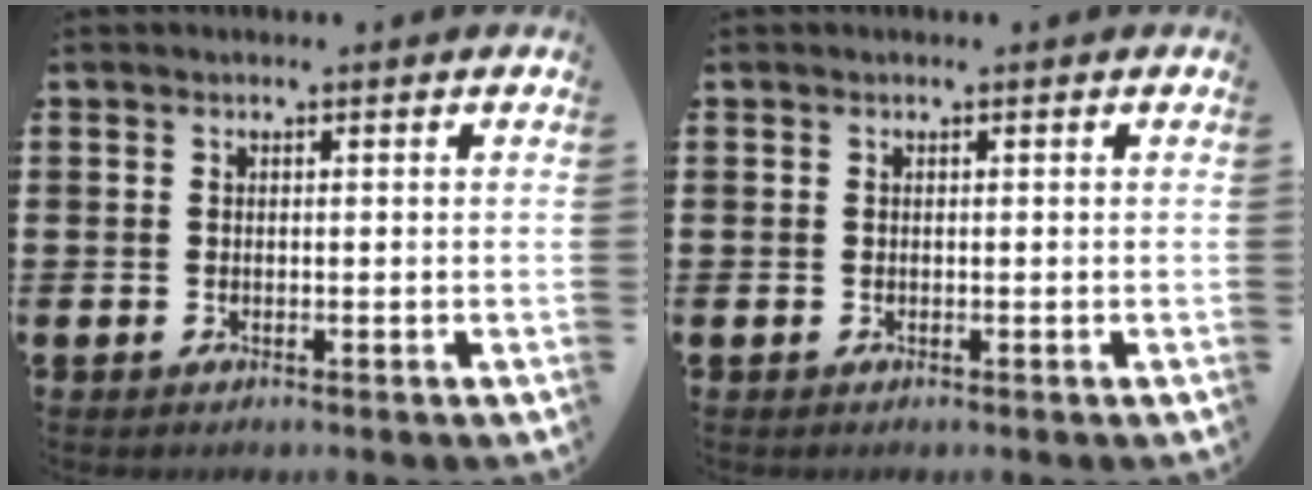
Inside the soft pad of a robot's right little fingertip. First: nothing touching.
{"total": 0.0}